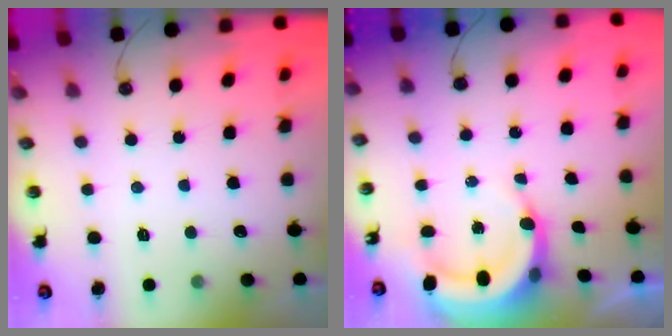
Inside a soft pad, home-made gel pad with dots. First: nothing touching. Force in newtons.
{"total": 7.3, "press": 7.1, "slide": 1.9}